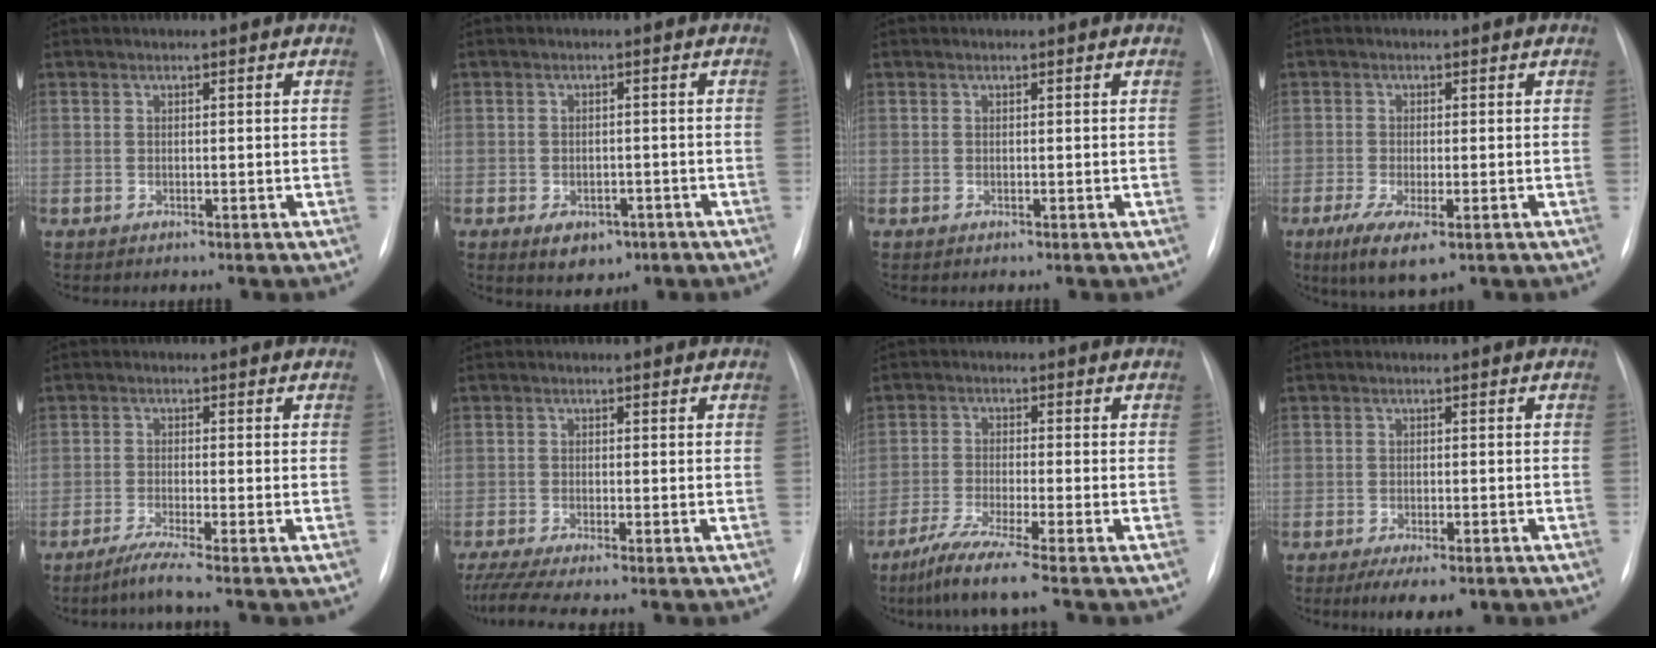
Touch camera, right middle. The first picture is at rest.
{"total": 4.9, "force": [-2.5, 3.3, 2.6], "torque": [-0.032, 0.001, -0.019]}
{"total": 0.0}
{"total": 6.3, "force": [-3.2, 1.8, 5.2], "torque": [-0.094, -0.018, -0.047]}
{"total": 3.3, "force": [-2.4, -1.1, 2.0], "torque": [-0.048, -0.014, -0.052]}
{"total": 5.1, "force": [-4.0, -0.1, 3.2], "torque": [-0.060, -0.009, -0.070]}
{"total": 7.4, "force": [-5.6, -1.3, 4.7], "torque": [-0.088, -0.031, -0.103]}
{"total": 5.7, "force": [-3.8, 1.7, 3.9], "torque": [-0.050, -0.010, -0.053]}